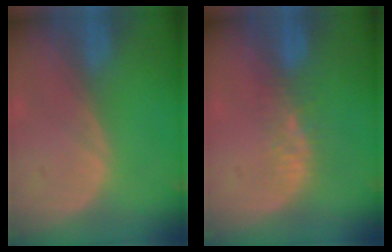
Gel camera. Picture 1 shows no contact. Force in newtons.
{"total": 4.3, "press": 3.6, "slide": 2.3}